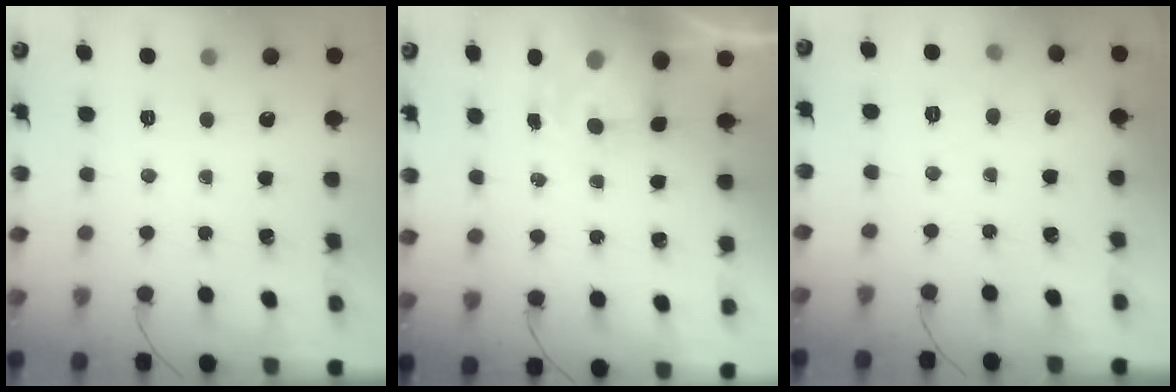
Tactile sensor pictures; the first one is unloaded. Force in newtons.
{"total": 5.1, "press": 5.1, "slide": 0.6}
{"total": 3.9, "press": 3.6, "slide": 1.5}